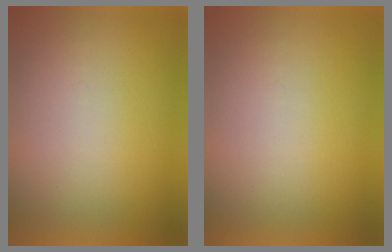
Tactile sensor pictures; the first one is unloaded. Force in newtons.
{"total": 0.0}